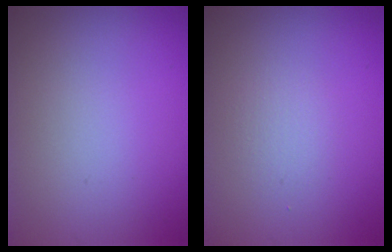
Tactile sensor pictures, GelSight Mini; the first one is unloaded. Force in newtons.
{"total": 1.2, "press": 1.2, "slide": 0.1}